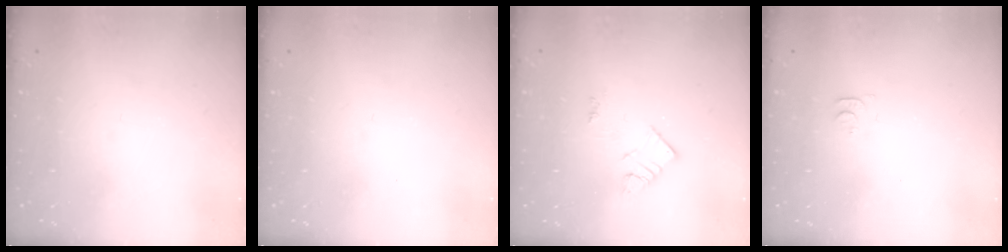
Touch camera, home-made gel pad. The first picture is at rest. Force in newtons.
{"total": 0.0}
{"total": 4.6, "press": 4.6, "slide": 0.3}
{"total": 3.6, "press": 3.6, "slide": 0.4}